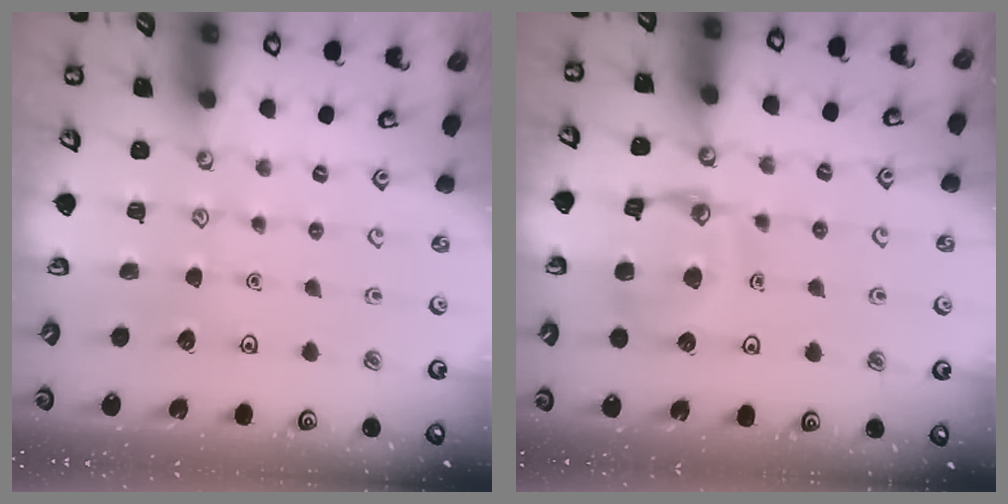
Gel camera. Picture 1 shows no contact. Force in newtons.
{"total": 13.8, "press": 13.7, "slide": 1.5}